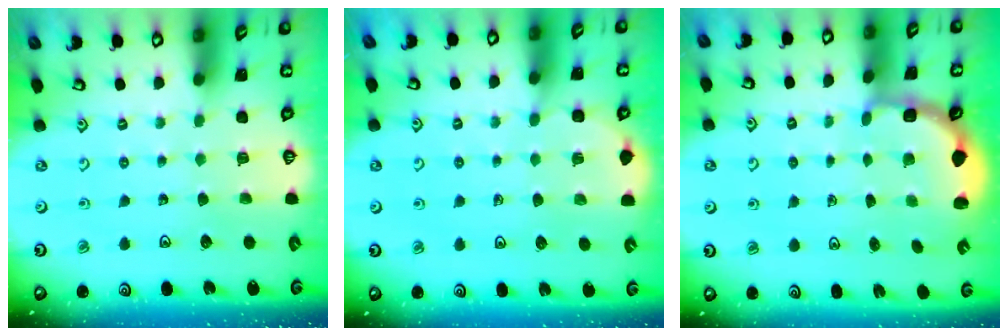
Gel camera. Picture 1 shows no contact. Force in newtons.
{"total": 4.4, "press": 3.9, "slide": 1.9}
{"total": 2.8, "press": 2.5, "slide": 1.4}